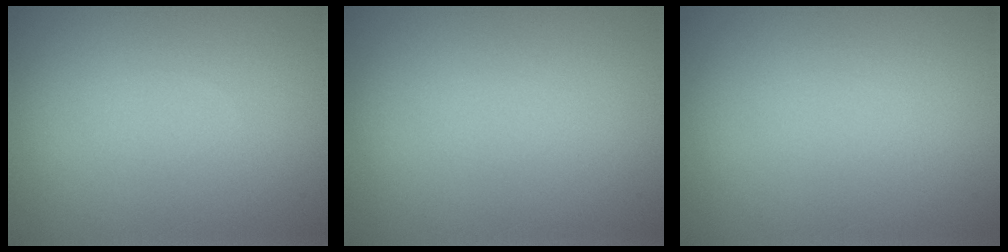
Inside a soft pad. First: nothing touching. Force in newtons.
{"total": 0.0}
{"total": 0.0}